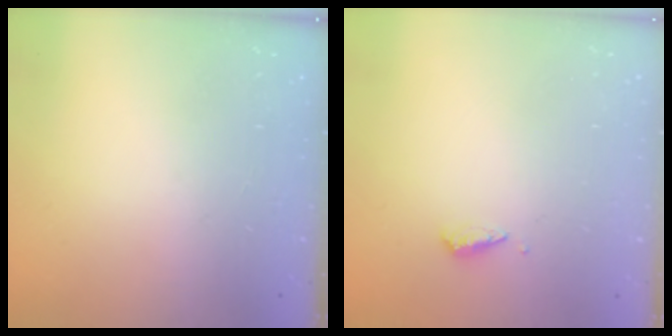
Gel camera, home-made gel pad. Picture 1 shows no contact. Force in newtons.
{"total": 3.1, "press": 3.1, "slide": 0.2}